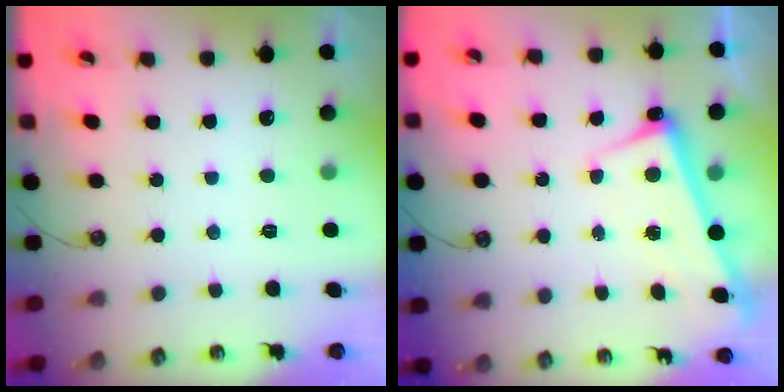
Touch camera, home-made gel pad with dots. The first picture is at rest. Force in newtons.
{"total": 2.7, "press": 2.6, "slide": 0.5}